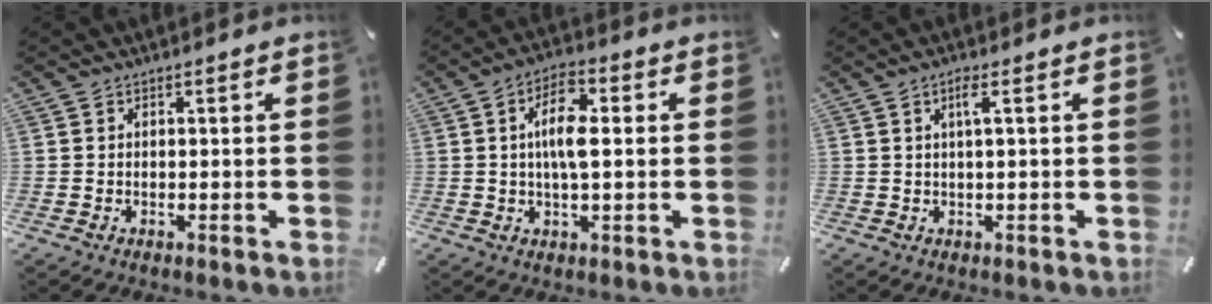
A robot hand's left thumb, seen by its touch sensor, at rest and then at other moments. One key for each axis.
{"total": 8.9, "fx": 1.0, "fy": 3.6, "fz": 8.0, "tx": -0.156, "ty": 0.005, "tz": 0.012}
{"total": 2.9, "fx": 0.8, "fy": 0.2, "fz": 2.8, "tx": -0.055, "ty": 0.002, "tz": 0.010}